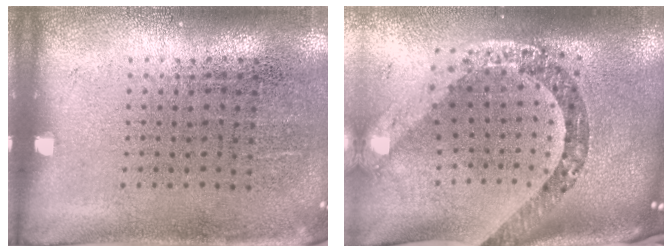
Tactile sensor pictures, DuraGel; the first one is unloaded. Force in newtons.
{"total": 3.7, "press": 2.6, "slide": 2.6}